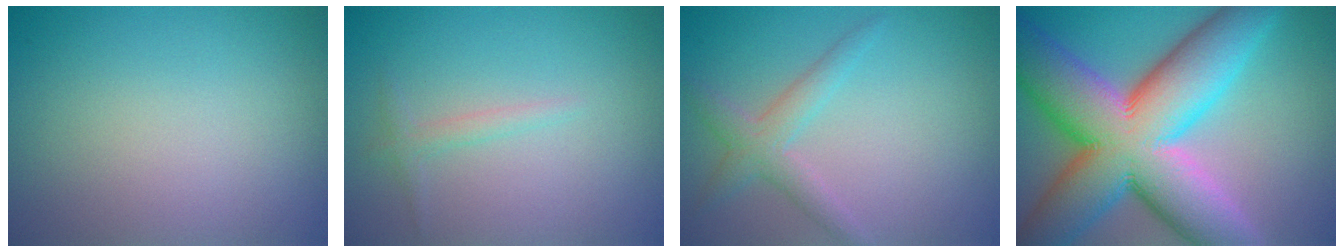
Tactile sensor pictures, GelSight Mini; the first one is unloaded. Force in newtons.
{"total": 1.1, "press": 1.1, "slide": 0.0}
{"total": 2.6, "press": 2.6, "slide": 0.0}
{"total": 17.1, "press": 17.1, "slide": 0.7}